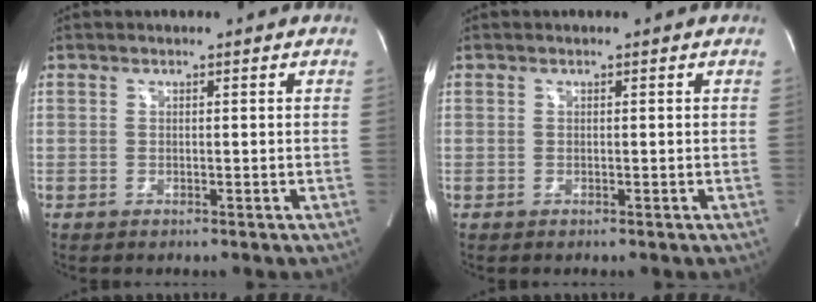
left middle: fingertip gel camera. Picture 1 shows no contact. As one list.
[{"total": 0.0}]